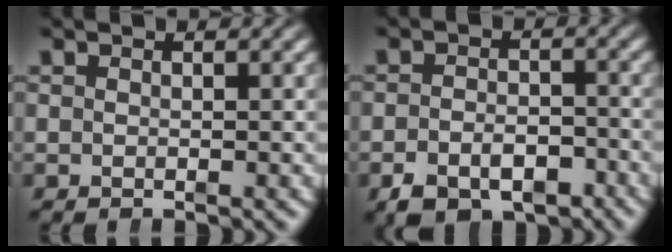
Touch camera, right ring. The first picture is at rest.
{"total": 4.9, "force": [-3.6, 2.8, 2.0], "torque": [-0.013, -0.014, -0.055]}